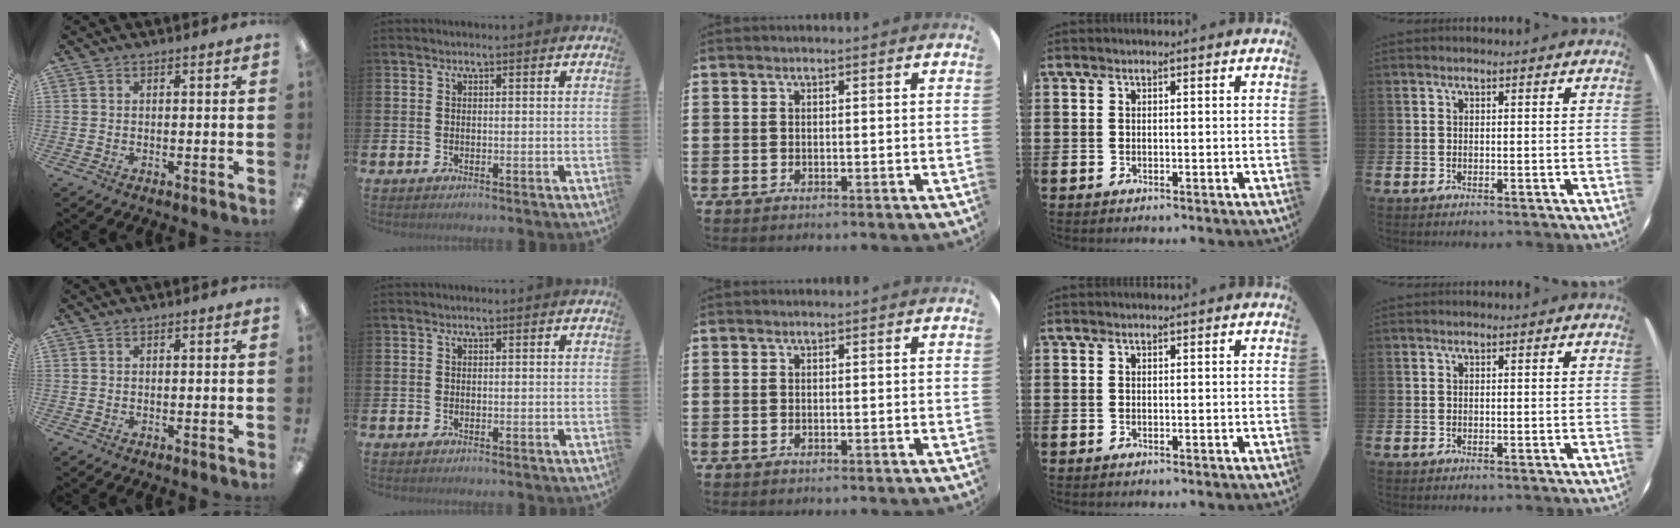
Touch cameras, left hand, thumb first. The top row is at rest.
{}